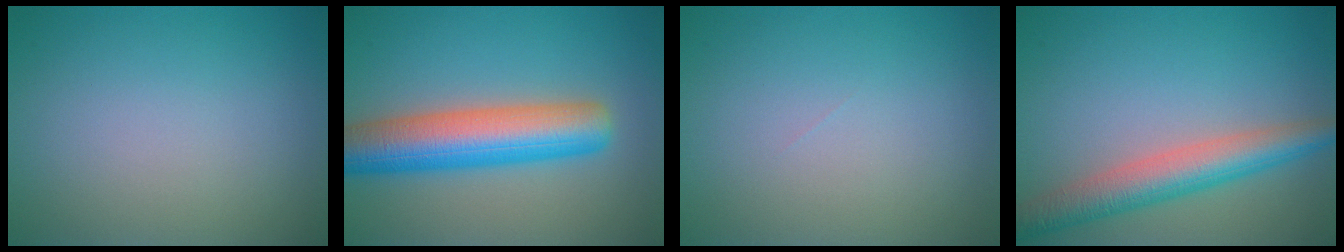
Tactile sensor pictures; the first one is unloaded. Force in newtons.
{"total": 8.4, "press": 8.3, "slide": 0.3}
{"total": 0.0}
{"total": 5.1, "press": 5.1, "slide": 0.2}